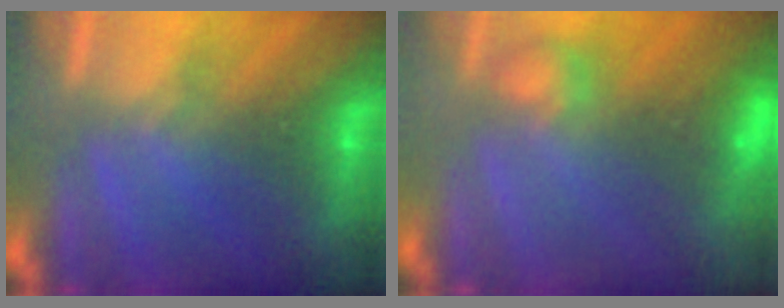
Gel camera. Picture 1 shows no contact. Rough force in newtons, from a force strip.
{"total": 2.8}